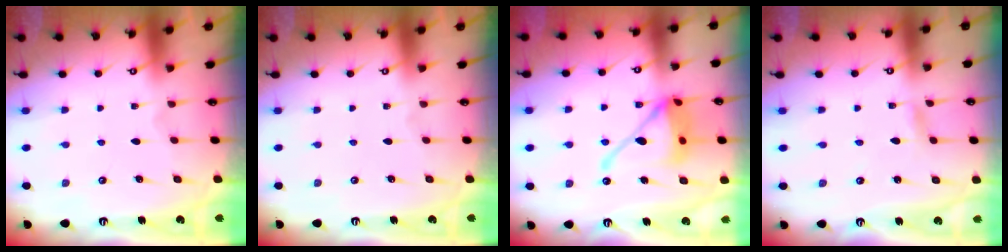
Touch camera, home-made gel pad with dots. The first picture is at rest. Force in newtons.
{"total": 0.0}
{"total": 14.9, "press": 14.8, "slide": 2.0}
{"total": 1.6, "press": 1.6, "slide": 0.2}